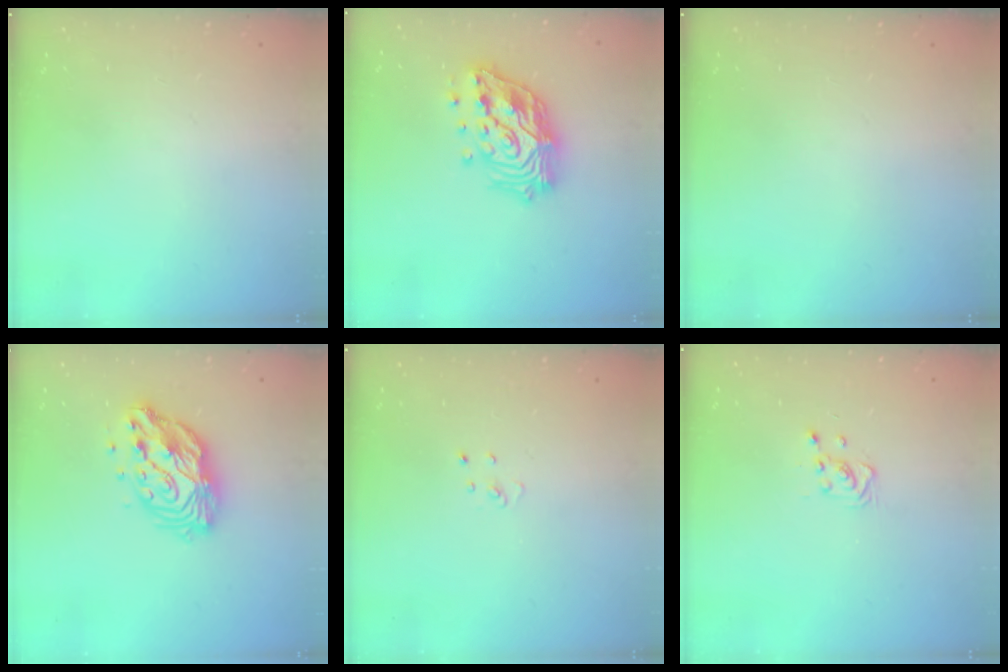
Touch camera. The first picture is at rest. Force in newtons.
{"total": 19.6, "press": 19.5, "slide": 2.3}
{"total": 0.0}
{"total": 13.4, "press": 13.4, "slide": 1.2}
{"total": 3.1, "press": 3.1, "slide": 0.2}
{"total": 3.8, "press": 3.7, "slide": 0.6}